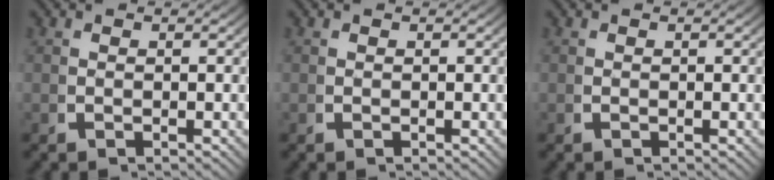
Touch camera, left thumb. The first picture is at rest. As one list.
[{"total": 0.0}, {"total": 0.0}]